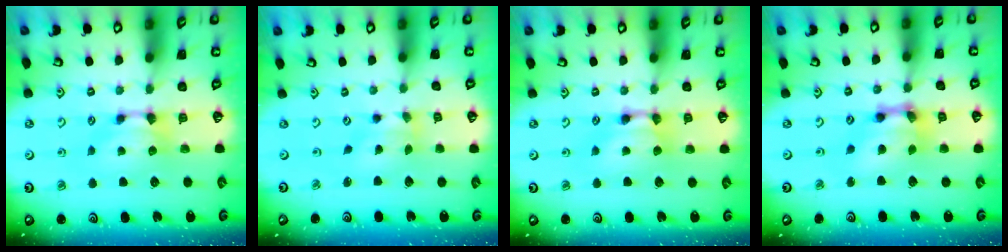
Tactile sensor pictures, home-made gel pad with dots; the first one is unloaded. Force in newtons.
{"total": 1.5, "press": 0.6, "slide": 1.4}
{"total": 2.0, "press": 2.0, "slide": 0.1}
{"total": 7.5, "press": 6.9, "slide": 2.9}